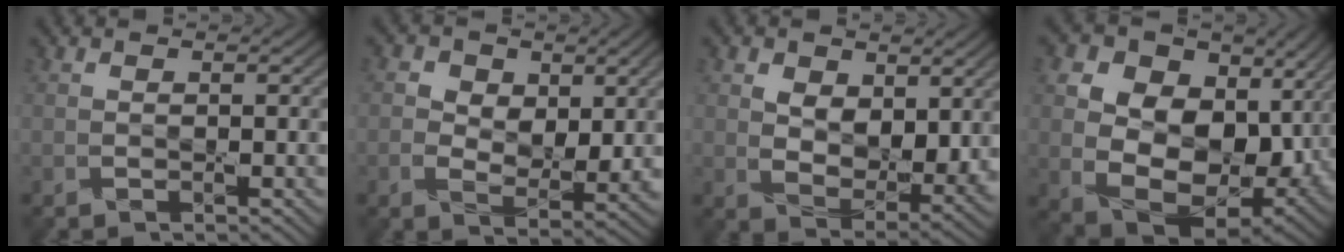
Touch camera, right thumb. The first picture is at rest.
{"total": 5.8, "force": [1.1, 4.1, 3.9], "torque": [-0.071, -0.009, 0.020]}
{"total": 7.4, "force": [2.6, 4.6, 5.1], "torque": [-0.103, -0.016, 0.046]}
{"total": 18.5, "force": [3.3, 13.7, 12.0], "torque": [-0.261, -0.010, 0.103]}